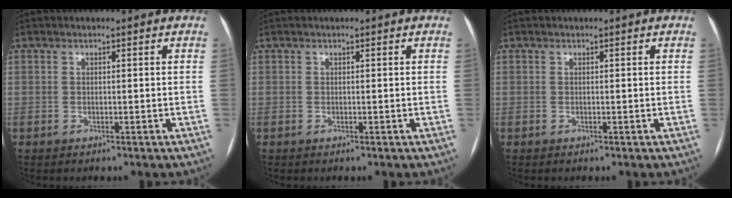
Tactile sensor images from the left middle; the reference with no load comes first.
{"total": 0.0}
{"total": 0.0}